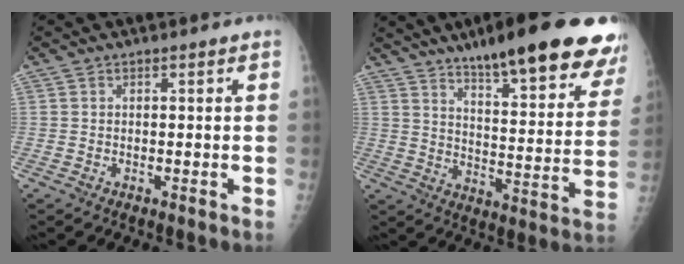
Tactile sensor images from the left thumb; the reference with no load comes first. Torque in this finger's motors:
{"motor_torque": [0.60, 0.59, 1.51, -1.28, 0.13]}